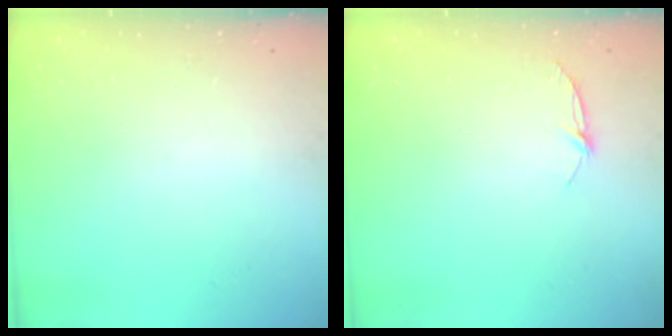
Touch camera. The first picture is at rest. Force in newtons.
{"total": 4.9, "press": 4.8, "slide": 0.6}